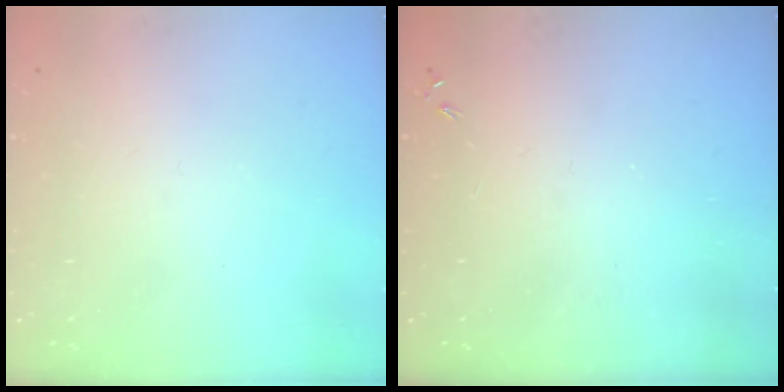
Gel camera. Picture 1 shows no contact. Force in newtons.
{"total": 0.0}